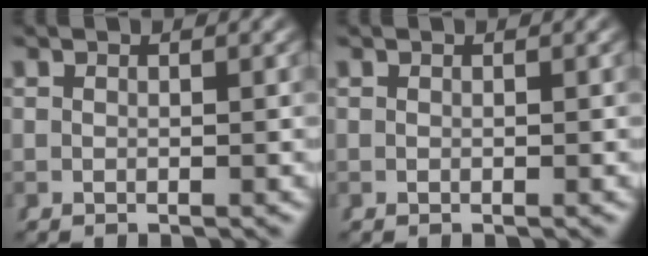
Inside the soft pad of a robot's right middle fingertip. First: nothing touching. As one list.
[{"total": 0.0}]